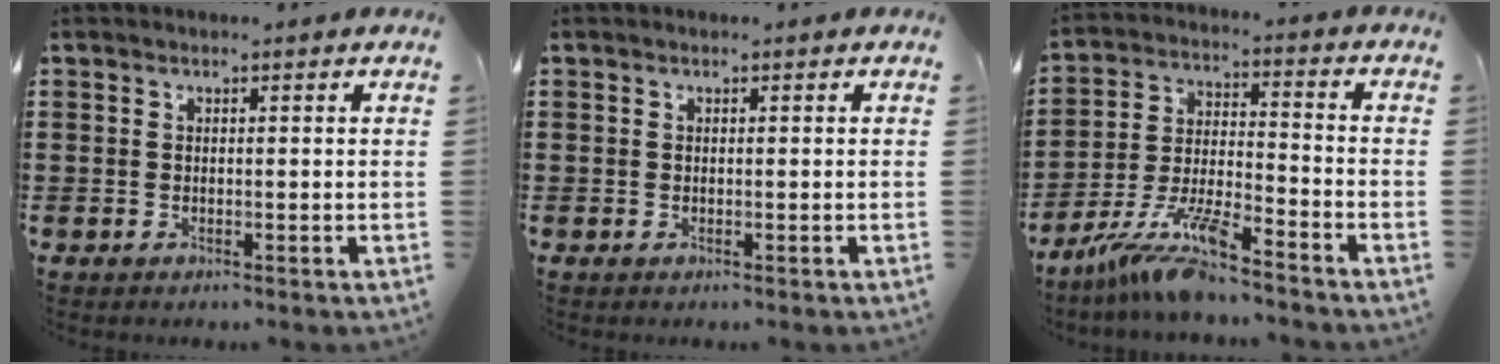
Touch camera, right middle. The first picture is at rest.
{"total": 0.0}
{"total": 10.1, "force": [-8.7, 0.7, 5.1], "torque": [-0.109, 0.003, -0.174]}